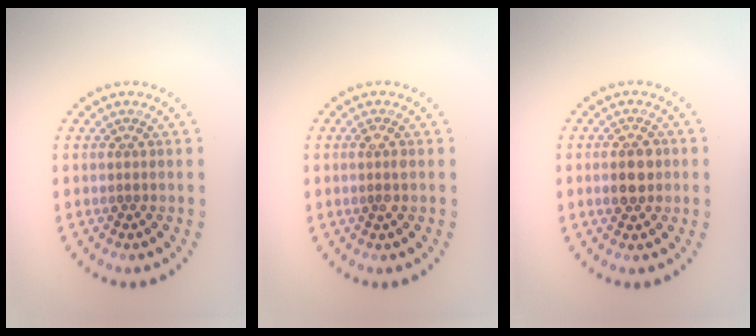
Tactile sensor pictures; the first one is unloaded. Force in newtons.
{"total": 1.1, "press": 1.0, "slide": 0.4}
{"total": 2.8, "press": 2.8, "slide": 0.1}